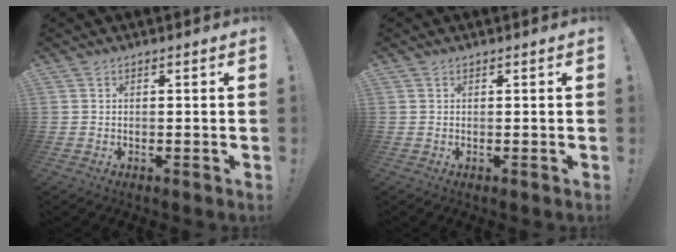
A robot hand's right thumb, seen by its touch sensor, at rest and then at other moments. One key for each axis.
{"total": 0.0}